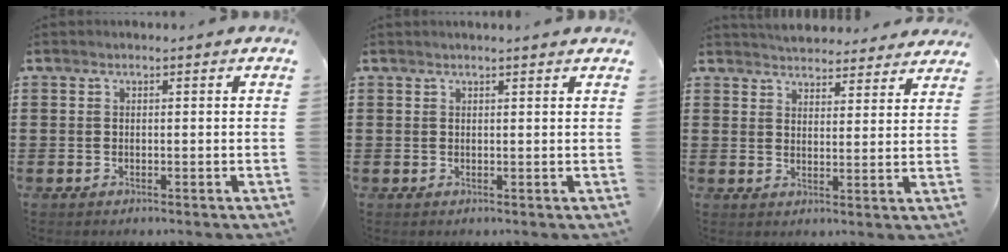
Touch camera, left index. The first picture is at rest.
{"total": 0.9, "force": [0.8, -0.1, 0.5], "torque": [-0.010, -0.002, 0.015]}
{"total": 4.0, "force": [4.0, 0.4, 0.1], "torque": [-0.016, -0.019, 0.072]}